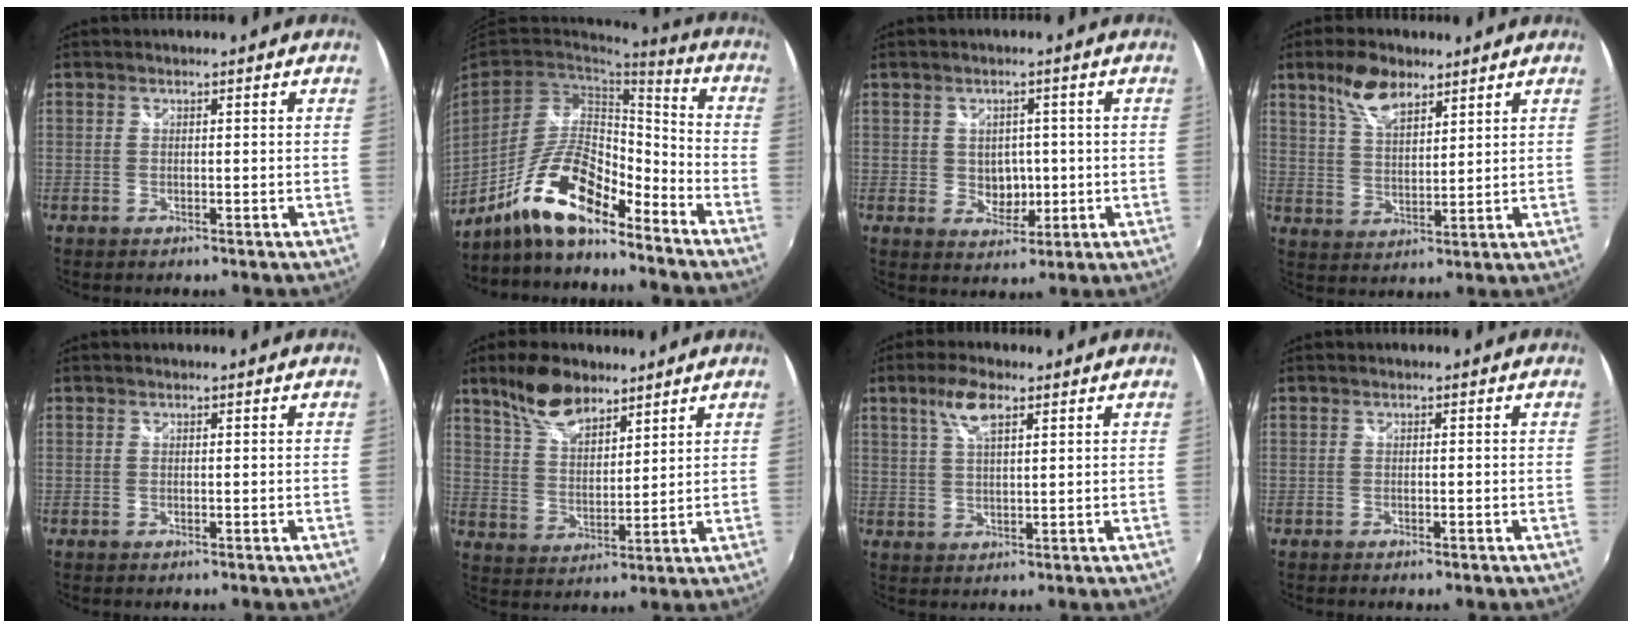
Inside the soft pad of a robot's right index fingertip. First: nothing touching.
{"total": 15.7, "force": [-11.1, 4.5, 10.1], "torque": [-0.205, -0.002, -0.210]}
{"total": 4.4, "force": [-0.1, 3.8, 2.2], "torque": [-0.036, 0.003, 0.006]}
{"total": 8.1, "force": [5.5, 3.5, 4.8], "torque": [-0.087, 0.010, 0.105]}
{"total": 0.0}
{"total": 10.3, "force": [7.6, 4.4, 5.5], "torque": [-0.105, 0.016, 0.145]}
{"total": 5.8, "force": [3.1, 1.9, 4.5], "torque": [-0.086, 0.009, 0.059]}
{"total": 0.9, "force": [-0.6, 0.3, 0.5], "torque": [-0.011, -0.002, -0.011]}